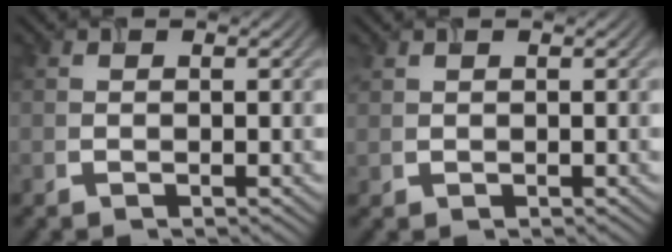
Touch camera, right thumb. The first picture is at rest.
{"total": 0.8, "force": [0.6, 0.6, 0.1], "torque": [-0.006, 0.001, 0.017]}